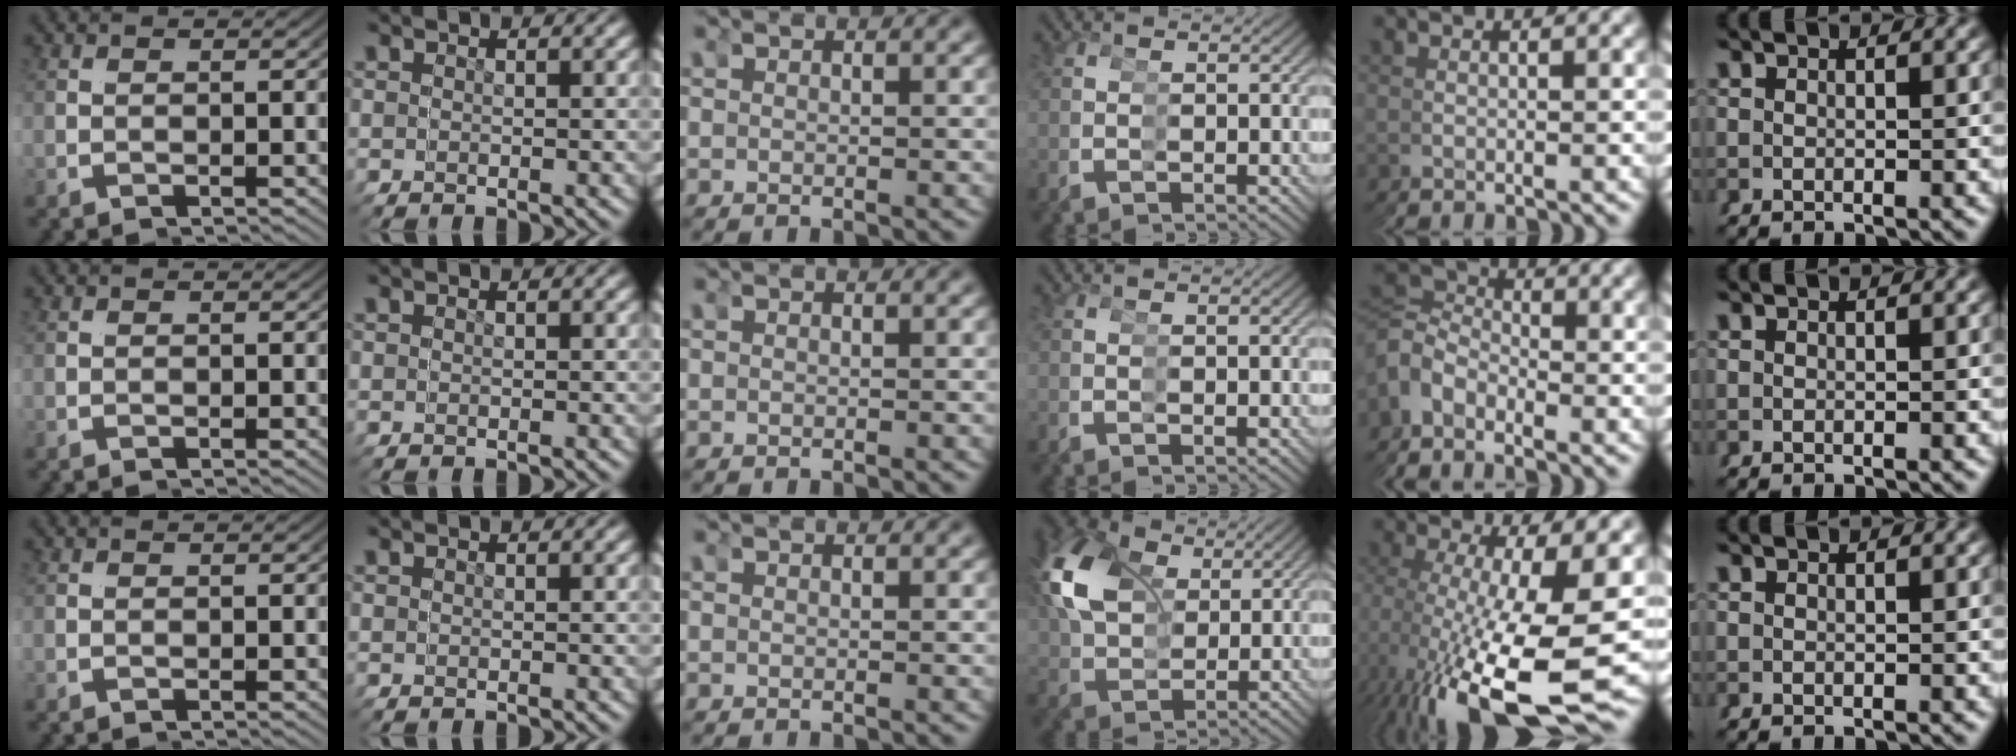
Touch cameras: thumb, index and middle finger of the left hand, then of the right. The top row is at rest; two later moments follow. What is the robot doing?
{"motion": "grasp_and_lifting", "object": "scissors"}